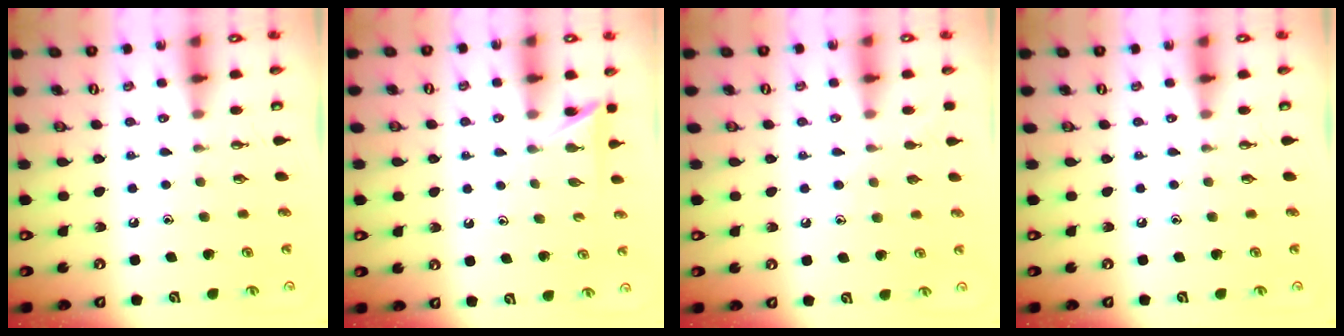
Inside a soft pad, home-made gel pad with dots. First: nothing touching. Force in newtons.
{"total": 3.7, "press": 3.7, "slide": 0.3}
{"total": 4.8, "press": 4.8, "slide": 0.5}
{"total": 0.0}